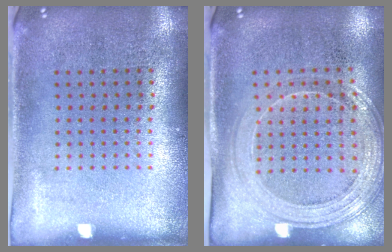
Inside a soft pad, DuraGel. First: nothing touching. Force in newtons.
{"total": 1.6, "press": 1.5, "slide": 0.4}